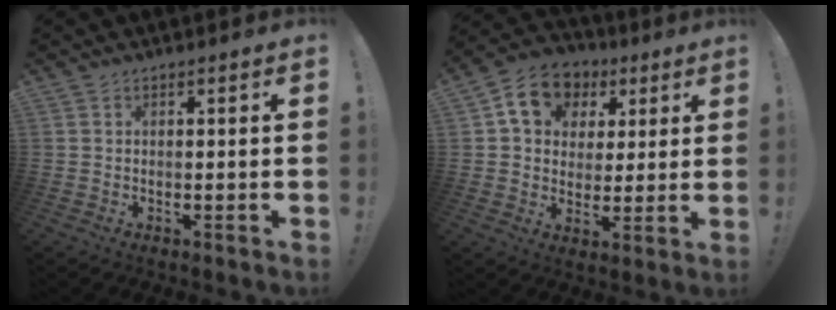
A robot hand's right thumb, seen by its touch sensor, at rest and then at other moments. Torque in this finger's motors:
{"motor_torque": [0.83, 2.37, 0.21, 0.22, 0.09]}